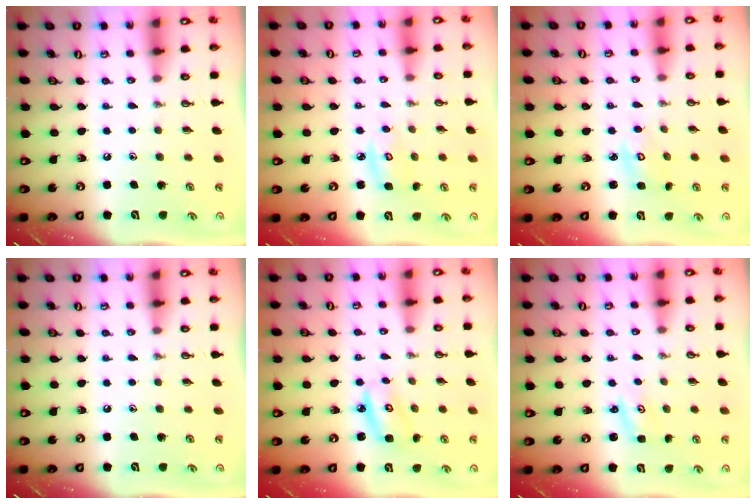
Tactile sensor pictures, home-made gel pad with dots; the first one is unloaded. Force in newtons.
{"total": 3.9, "press": 3.9, "slide": 0.5}
{"total": 3.5, "press": 3.5, "slide": 0.1}
{"total": 0.0}
{"total": 5.4, "press": 5.4, "slide": 0.4}
{"total": 1.8, "press": 1.8, "slide": 0.3}